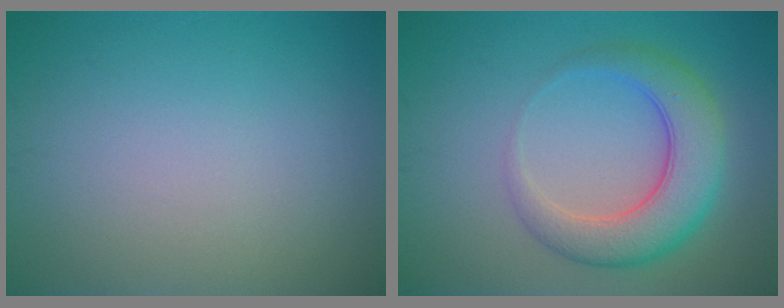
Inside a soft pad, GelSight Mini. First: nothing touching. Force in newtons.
{"total": 6.0, "press": 6.0, "slide": 0.3}